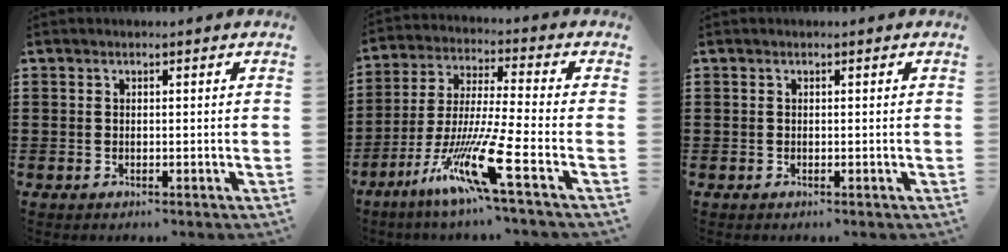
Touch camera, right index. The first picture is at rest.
{"total": 12.2, "force": [-6.9, 0.6, 10.1], "torque": [-0.221, -0.011, -0.135]}
{"total": 0.0}